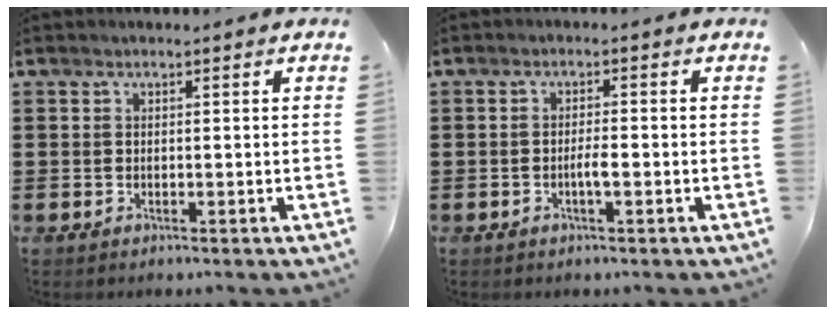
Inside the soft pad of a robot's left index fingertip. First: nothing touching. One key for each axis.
{"total": 2.2, "fx": -0.8, "fy": 0.4, "fz": 2.0, "tx": -0.039, "ty": 0.002, "tz": -0.014}